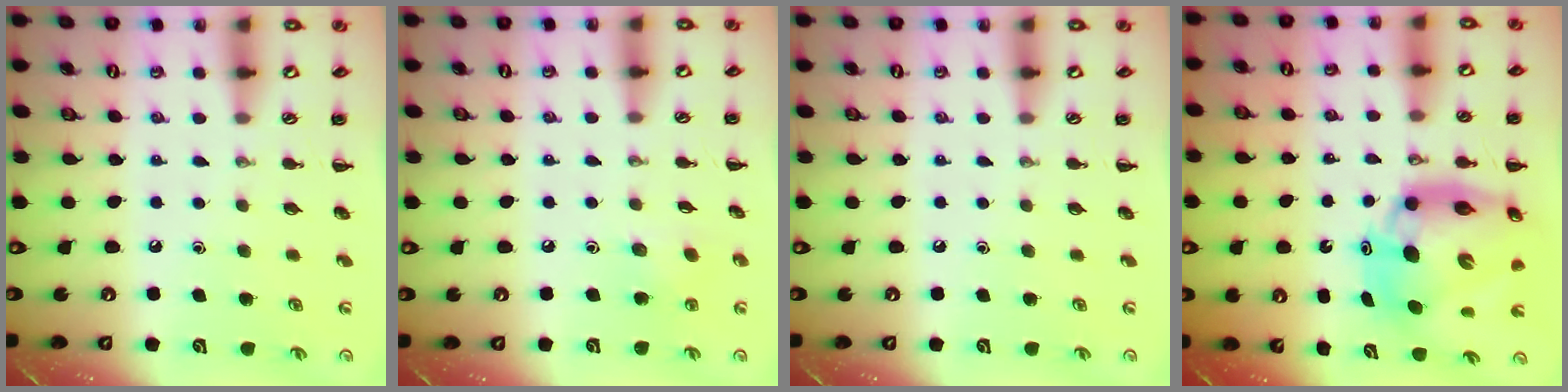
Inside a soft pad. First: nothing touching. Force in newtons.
{"total": 4.1, "press": 3.9, "slide": 1.2}
{"total": 0.0}
{"total": 14.9, "press": 14.3, "slide": 4.0}